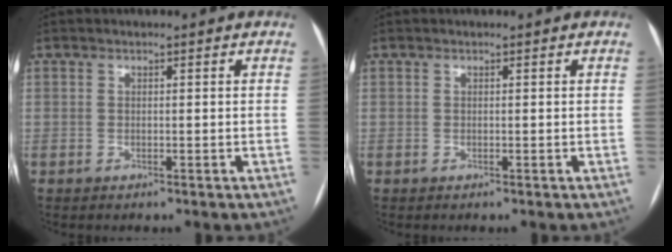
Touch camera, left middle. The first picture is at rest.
{"total": 0.0}